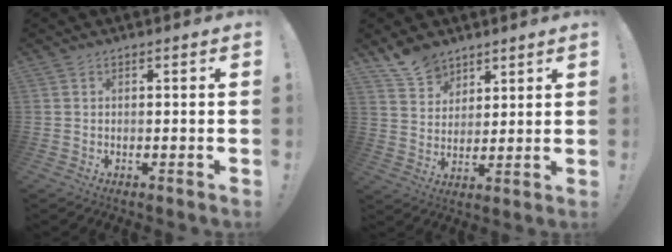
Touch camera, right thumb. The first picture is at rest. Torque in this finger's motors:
{"motor_torque": [0.00, 1.64, 0.04, 0.37, 0.05]}